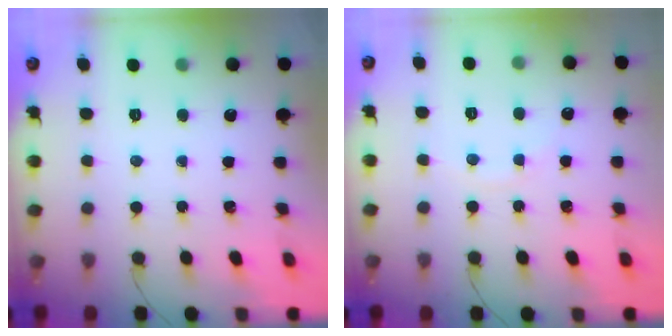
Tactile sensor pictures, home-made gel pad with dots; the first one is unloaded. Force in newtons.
{"total": 4.8, "press": 4.6, "slide": 1.4}